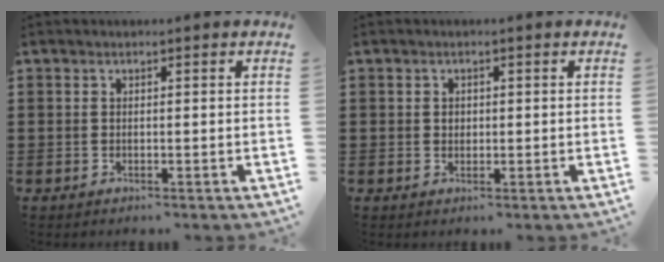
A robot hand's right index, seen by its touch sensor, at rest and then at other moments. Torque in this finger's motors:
{"motor_torque": [0.55, 0.45, 0.05, 0.01]}